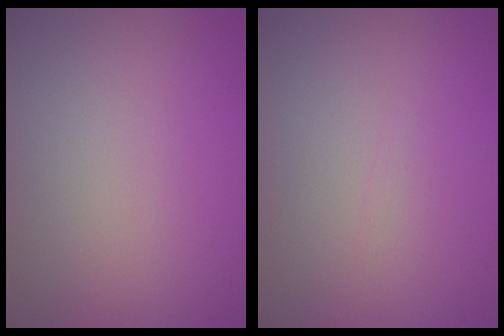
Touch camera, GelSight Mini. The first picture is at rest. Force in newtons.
{"total": 0.0}